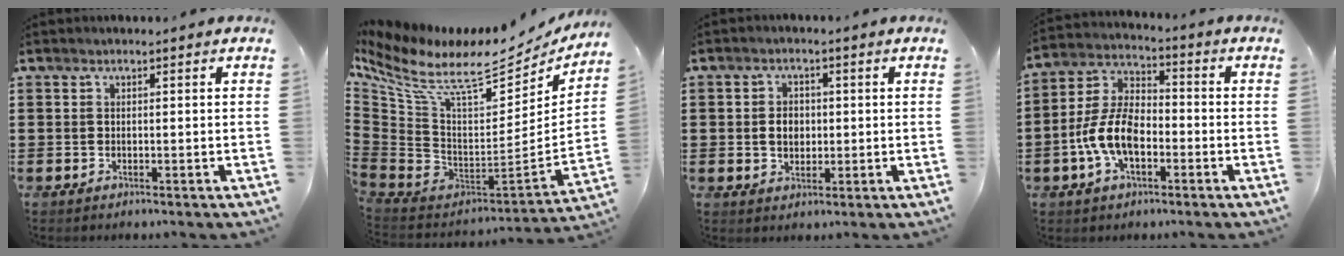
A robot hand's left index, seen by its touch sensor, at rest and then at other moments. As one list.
[{"total": 11.4, "force": [7.7, 3.2, 7.8], "torque": [-0.195, -0.070, 0.123]}, {"total": 3.4, "force": [0.1, 2.6, 2.2], "torque": [-0.042, 0.005, -0.004]}, {"total": 9.3, "force": [-3.2, 5.1, 7.1], "torque": [-0.176, 0.002, -0.068]}]